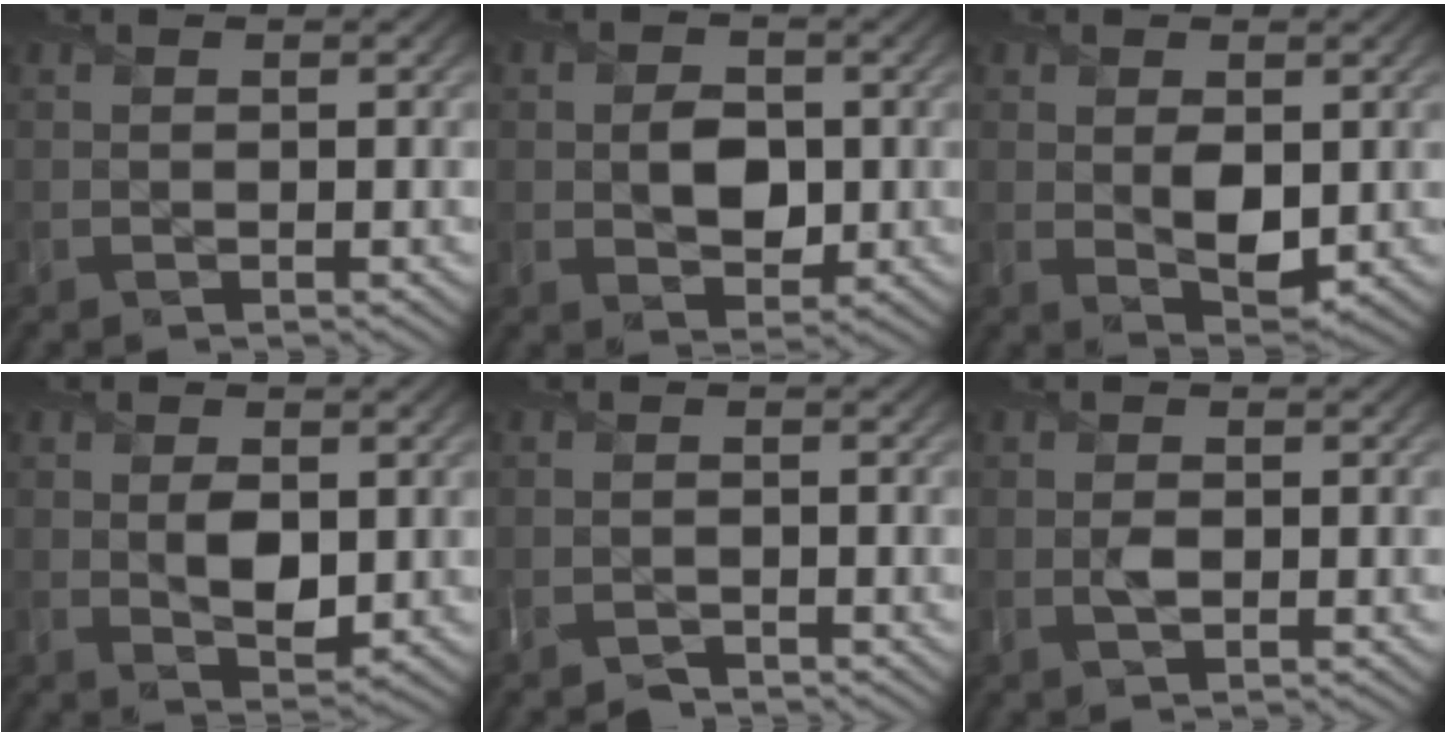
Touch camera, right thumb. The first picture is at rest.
{"total": 4.3, "force": [-0.1, 3.3, 2.8], "torque": [-0.050, -0.007, -0.005]}
{"total": 3.8, "force": [0.4, 2.4, 3.0], "torque": [-0.057, -0.009, 0.014]}
{"total": 3.8, "force": [0.4, 2.4, 3.0], "torque": [-0.061, -0.007, 0.015]}
{"total": 1.3, "force": [-1.2, 0.4, 0.1], "torque": [-0.002, -0.002, -0.026]}
{"total": 1.0, "force": [0.1, 0.6, 0.7], "torque": [-0.011, -0.002, 0.001]}